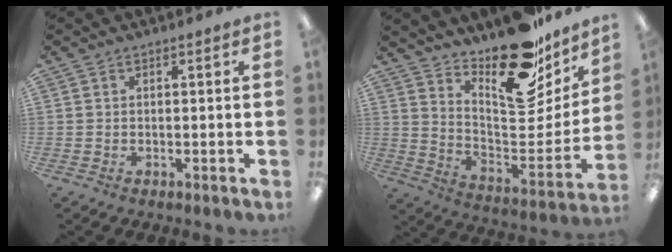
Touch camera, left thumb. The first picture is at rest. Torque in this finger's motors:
{"motor_torque": [0.30, 0.26, 1.08, -1.69, 0.13]}